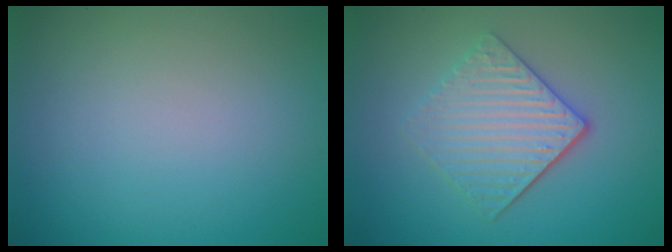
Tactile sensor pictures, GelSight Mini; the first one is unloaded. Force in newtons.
{"total": 4.1, "press": 3.4, "slide": 2.3}